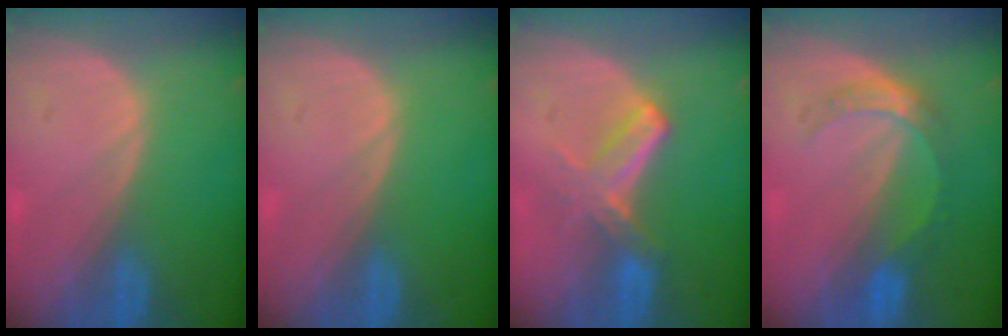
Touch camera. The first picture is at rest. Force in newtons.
{"total": 0.0}
{"total": 5.8, "press": 5.4, "slide": 2.1}
{"total": 5.1, "press": 4.7, "slide": 2.1}